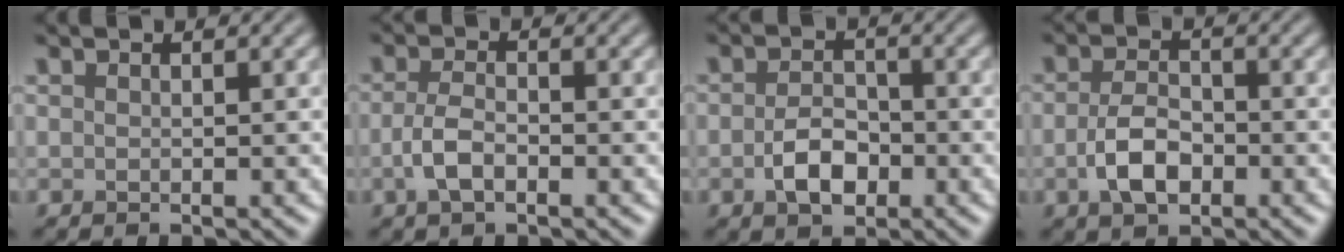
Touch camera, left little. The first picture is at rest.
{"total": 2.6, "force": [-1.0, 1.2, 2.1], "torque": [-0.045, 0.002, -0.024]}
{"total": 3.5, "force": [-1.2, 2.2, 2.5], "torque": [-0.045, 0.001, -0.024]}
{"total": 3.8, "force": [-1.2, 2.2, 2.9], "torque": [-0.060, -0.001, -0.026]}